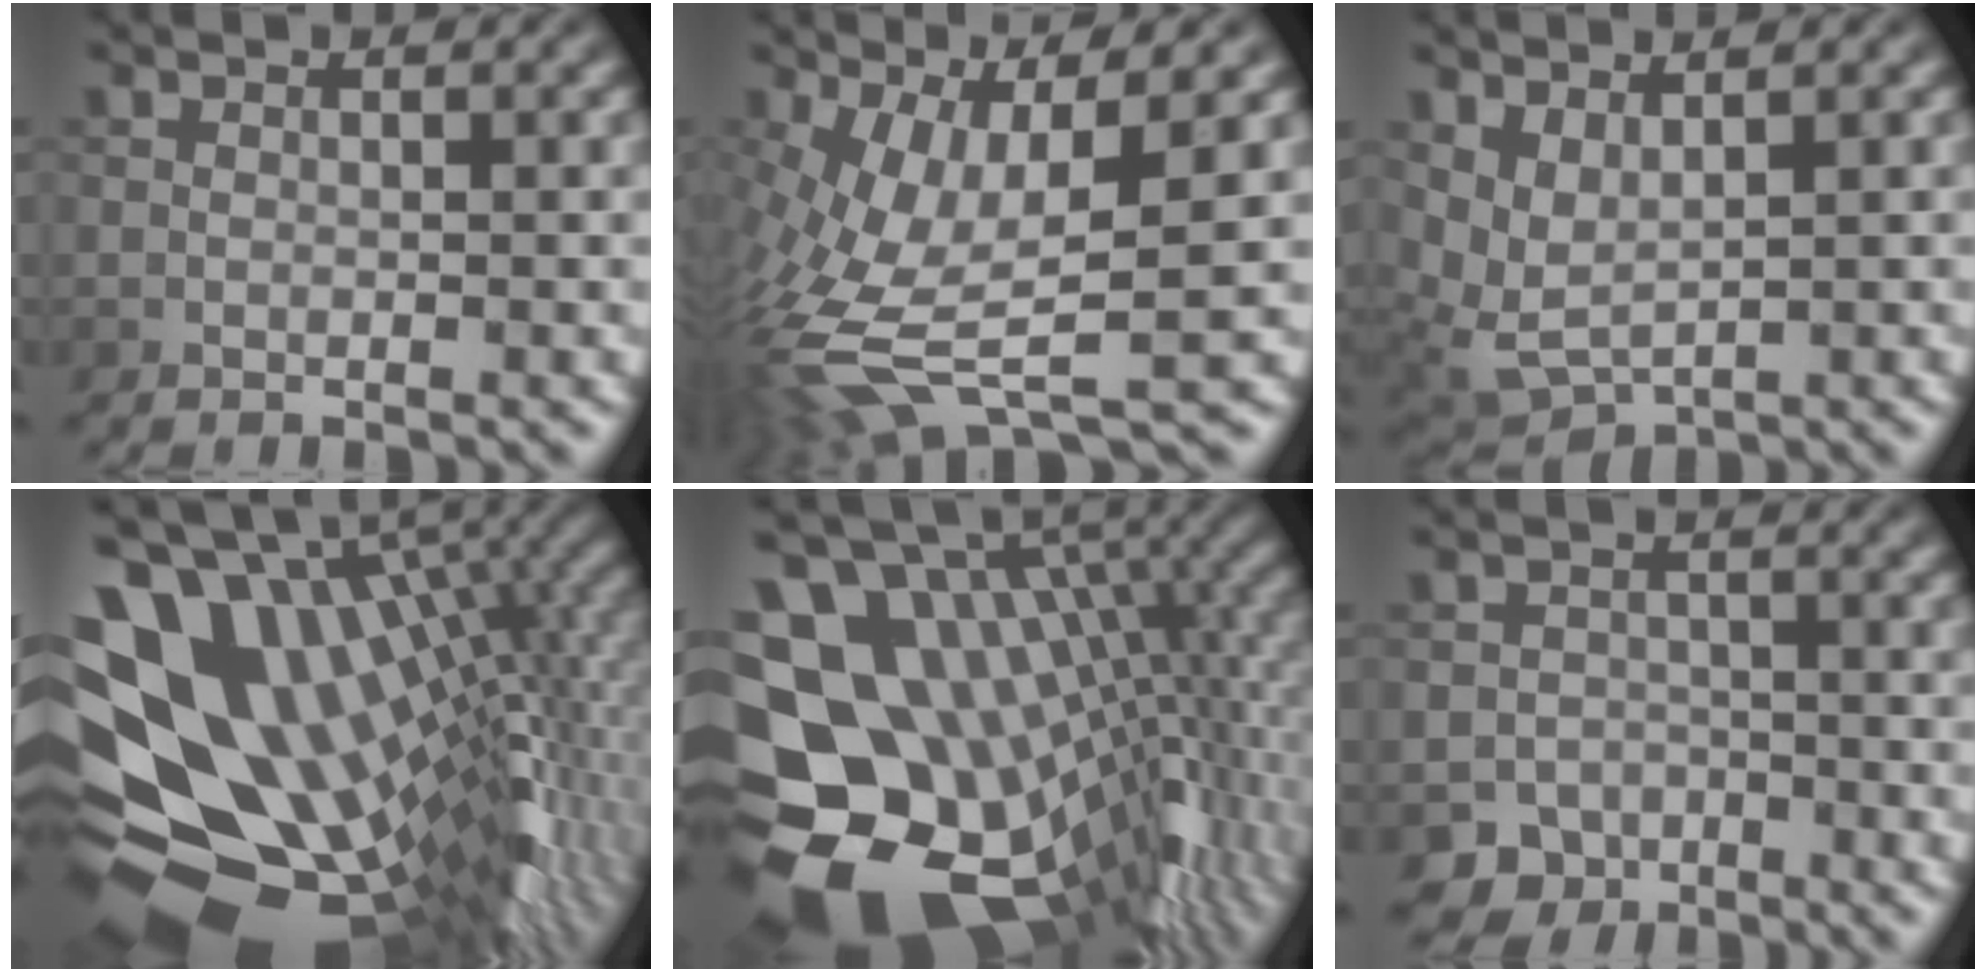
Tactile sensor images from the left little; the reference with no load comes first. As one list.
[{"total": 11.4, "force": [-1.9, 4.1, 10.4], "torque": [-0.236, -0.016, -0.025]}, {"total": 3.5, "force": [1.8, 1.6, 2.6], "torque": [-0.073, -0.009, 0.044]}, {"total": 18.0, "force": [1.1, 10.7, 14.4], "torque": [-0.231, -0.008, 0.042]}, {"total": 19.5, "force": [-4.2, 13.2, 13.7], "torque": [-0.221, -0.004, -0.037]}, {"total": 3.8, "force": [-2.6, 2.7, 0.3], "torque": [0.011, -0.002, -0.043]}]